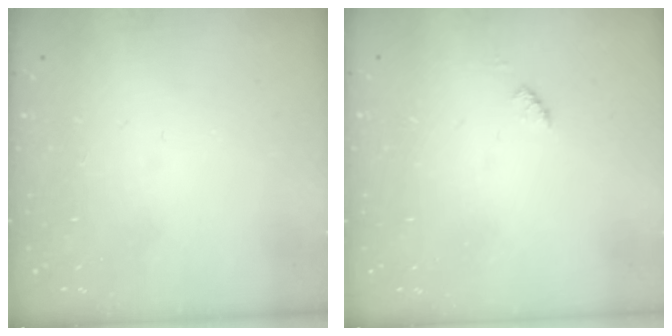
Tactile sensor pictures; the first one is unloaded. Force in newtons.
{"total": 0.9, "press": 0.9, "slide": 0.2}